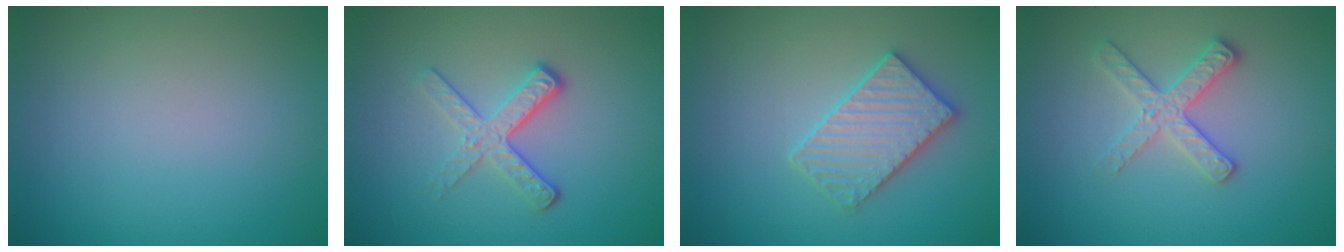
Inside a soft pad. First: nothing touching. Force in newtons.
{"total": 3.5, "press": 2.4, "slide": 2.5}
{"total": 3.4, "press": 3.4, "slide": 0.3}
{"total": 2.8, "press": 2.6, "slide": 1.0}